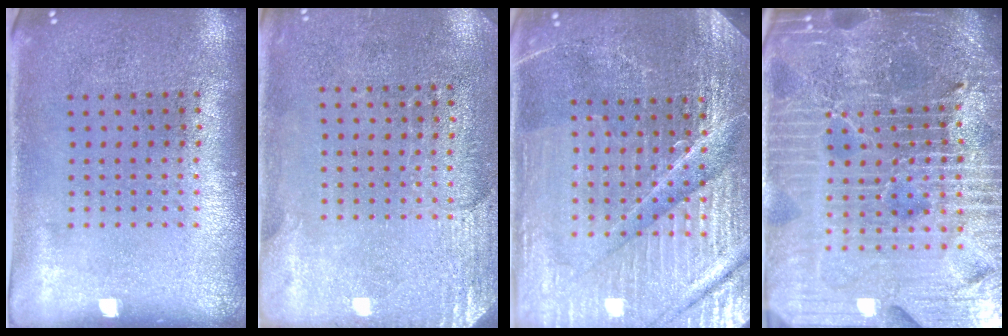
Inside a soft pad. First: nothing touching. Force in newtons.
{"total": 2.8, "press": 2.5, "slide": 1.3}
{"total": 5.3, "press": 4.9, "slide": 2.0}
{"total": 7.3, "press": 6.3, "slide": 3.7}